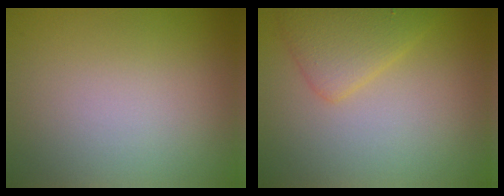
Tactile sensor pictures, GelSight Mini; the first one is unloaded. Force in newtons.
{"total": 3.2, "press": 3.2, "slide": 0.1}